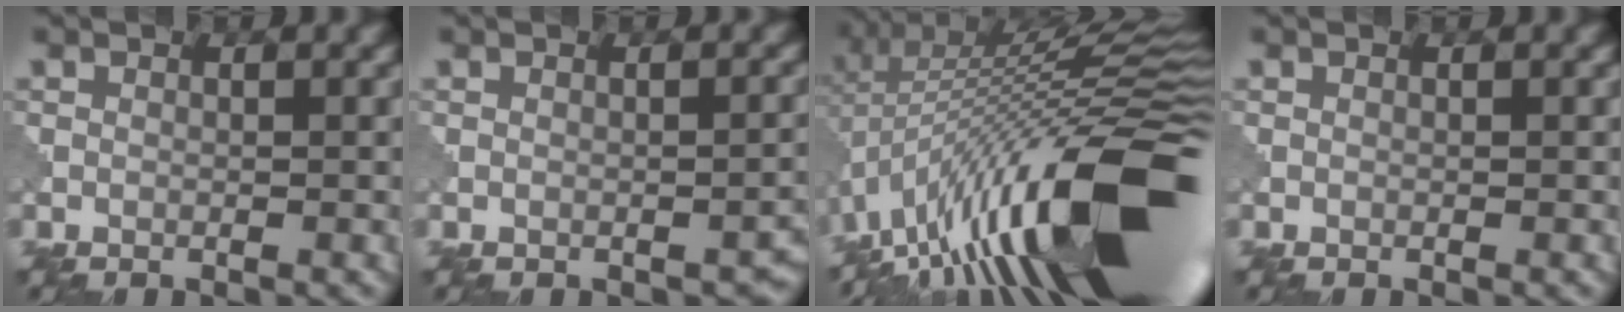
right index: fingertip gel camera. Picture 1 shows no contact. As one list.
[{"total": 1.6, "force": [-1.3, 0.6, 0.7], "torque": [-0.006, 0.003, -0.014]}, {"total": 18.2, "force": [-5.5, 5.4, 16.5], "torque": [-0.248, 0.030, -0.114]}, {"total": 0.0}]